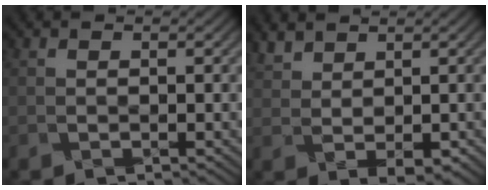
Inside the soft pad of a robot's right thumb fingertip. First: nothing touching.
{"total": 3.3, "force": [2.1, 1.7, 1.9], "torque": [-0.045, 0.003, 0.050]}